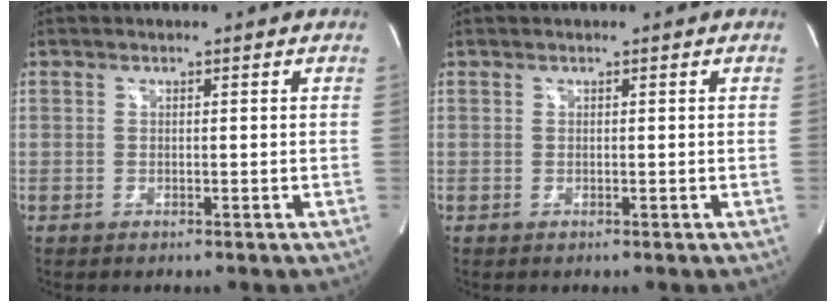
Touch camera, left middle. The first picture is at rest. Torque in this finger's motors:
{"motor_torque": [0.30, -0.27, 0.08, 0.02]}